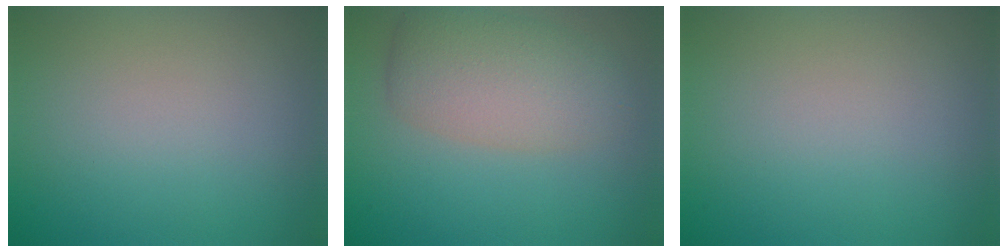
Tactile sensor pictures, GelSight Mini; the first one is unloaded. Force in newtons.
{"total": 5.3, "press": 5.3, "slide": 0.3}
{"total": 0.0}